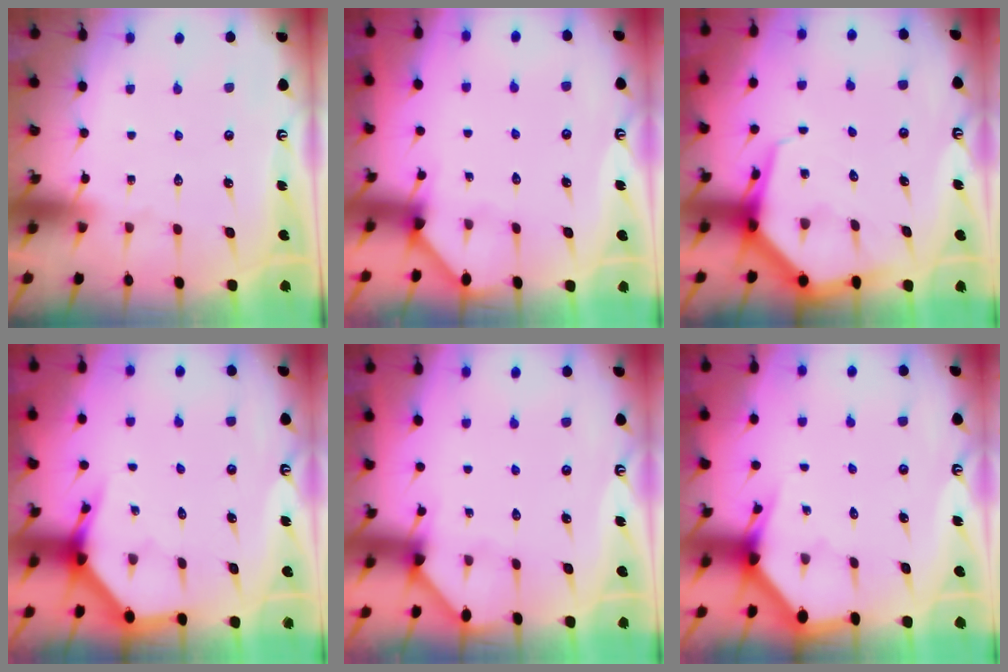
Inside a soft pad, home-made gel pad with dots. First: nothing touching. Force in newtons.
{"total": 2.3, "press": 2.3, "slide": 0.3}
{"total": 7.6, "press": 7.6, "slide": 0.9}
{"total": 3.9, "press": 3.9, "slide": 0.2}
{"total": 2.3, "press": 2.3, "slide": 0.3}
{"total": 3.0, "press": 3.0, "slide": 0.1}